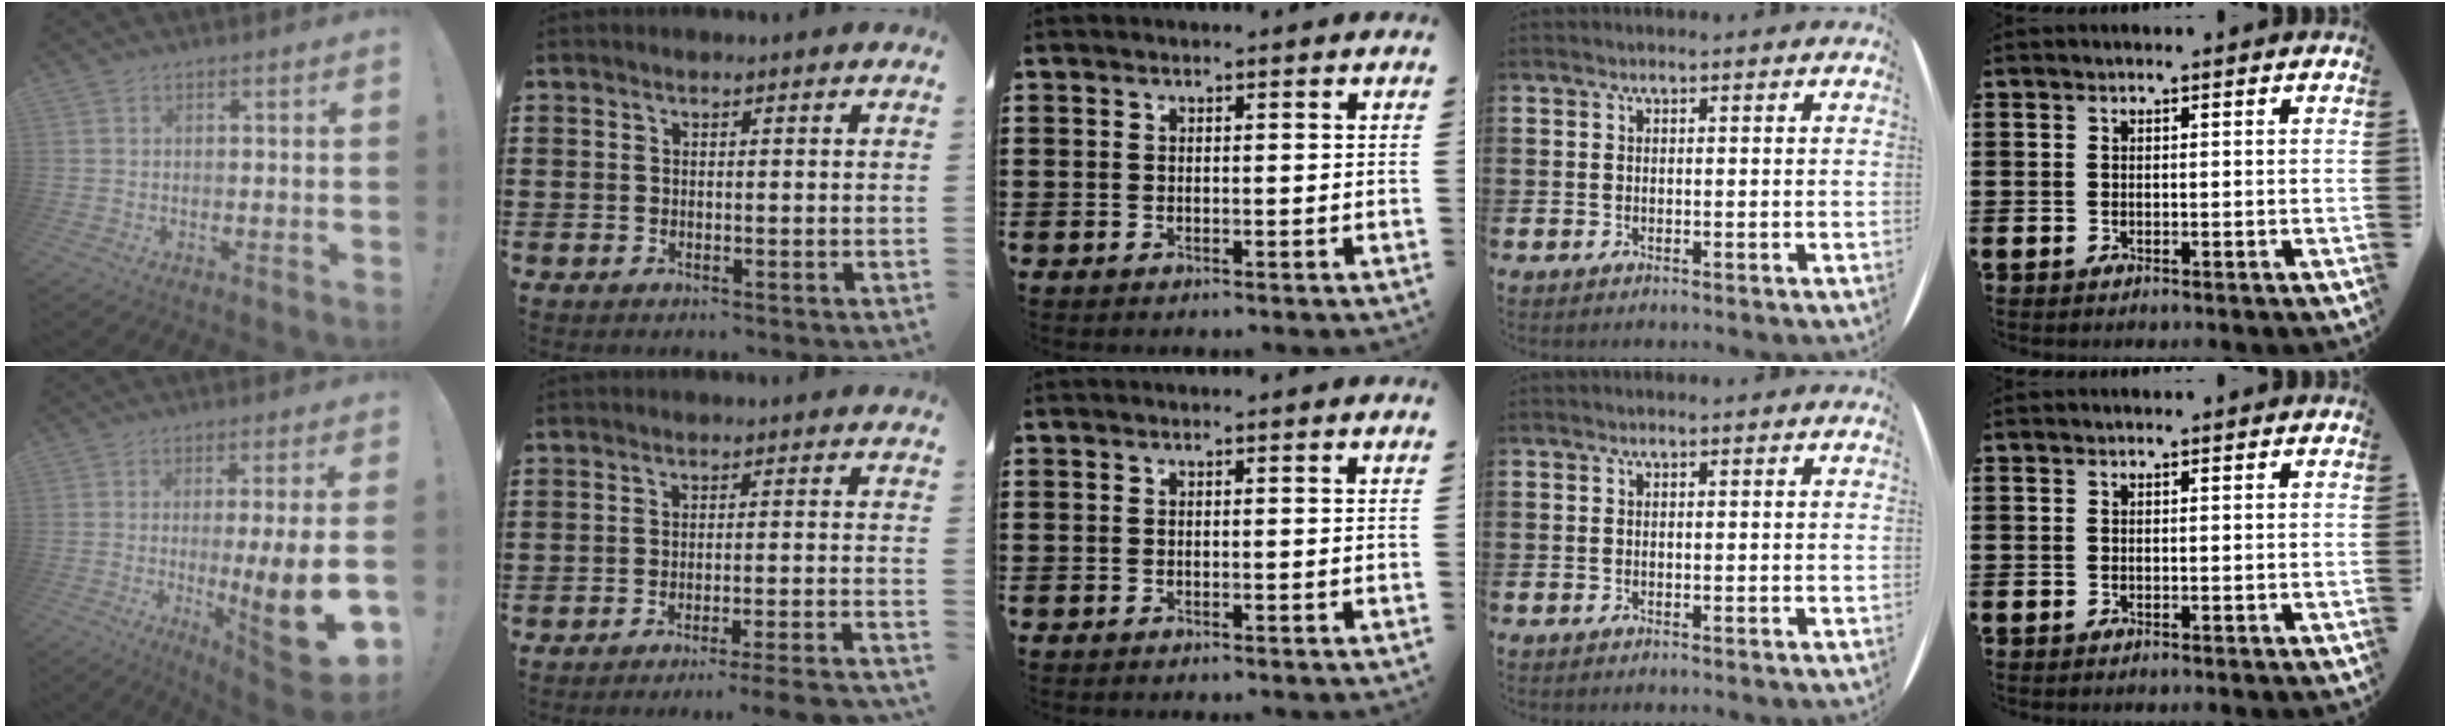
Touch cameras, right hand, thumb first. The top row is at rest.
{"thumb": {"total": 14.6, "force": [-2.5, 0.3, 14.4], "torque": [-0.203, -0.007, -0.029]}, "index": {"total": 4.0, "force": [-3.6, -0.7, 1.6], "torque": [-0.026, -0.012, -0.070]}}